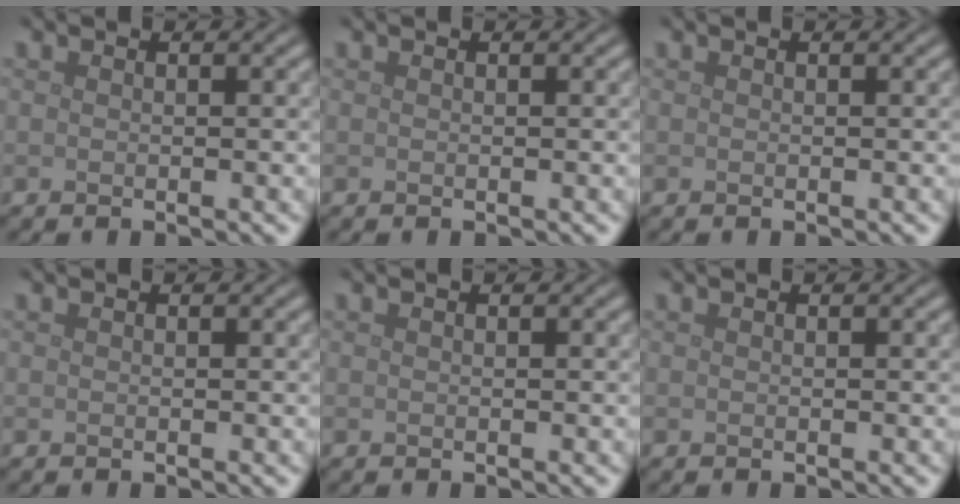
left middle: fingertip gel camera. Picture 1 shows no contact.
{"total": 0.0}
{"total": 0.0}
{"total": 0.0}
{"total": 0.0}
{"total": 0.0}